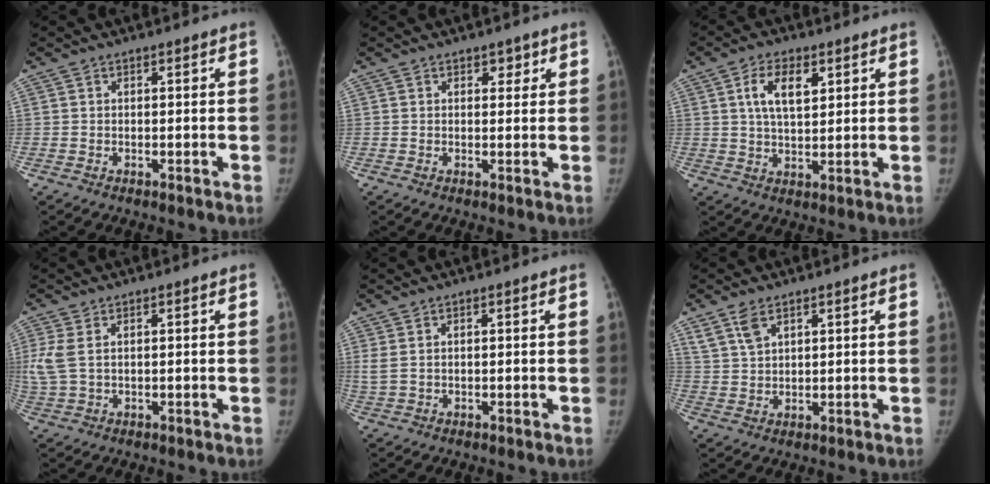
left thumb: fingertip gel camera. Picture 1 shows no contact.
{"total": 1.8, "force": [1.1, 1.2, 0.8], "torque": [0.008, -0.004, 0.012]}
{"total": 7.4, "force": [2.9, 3.8, 5.7], "torque": [-0.089, -0.010, 0.054]}
{"total": 4.6, "force": [1.1, 2.5, 3.7], "torque": [-0.113, 0.008, 0.030]}
{"total": 2.0, "force": [0.7, 0.9, 1.6], "torque": [-0.052, 0.009, 0.023]}
{"total": 4.2, "force": [2.8, 2.0, 2.4], "torque": [-0.043, -0.009, 0.063]}